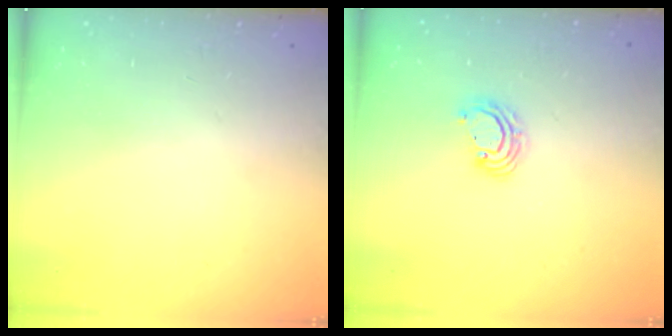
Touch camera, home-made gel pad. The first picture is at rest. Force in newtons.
{"total": 4.6, "press": 4.6, "slide": 0.2}